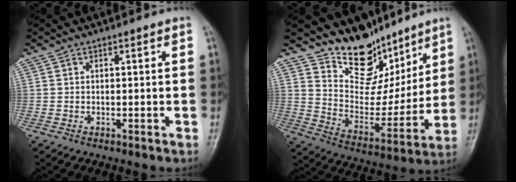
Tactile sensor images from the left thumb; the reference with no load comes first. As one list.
[{"total": 15.4, "force": [12.1, 8.1, 5.0], "torque": [-0.022, -0.080, 0.217]}]